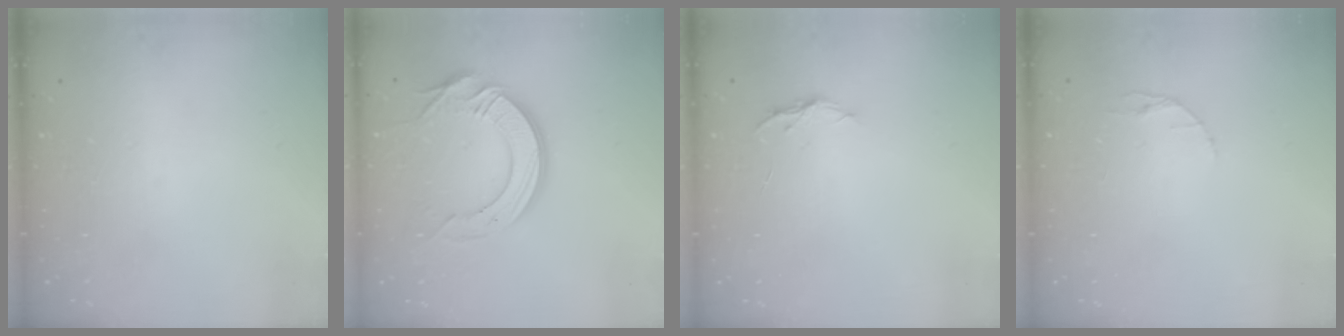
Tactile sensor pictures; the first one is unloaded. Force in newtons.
{"total": 14.2, "press": 14.1, "slide": 1.5}
{"total": 4.0, "press": 4.0, "slide": 0.4}
{"total": 2.9, "press": 2.9, "slide": 0.4}